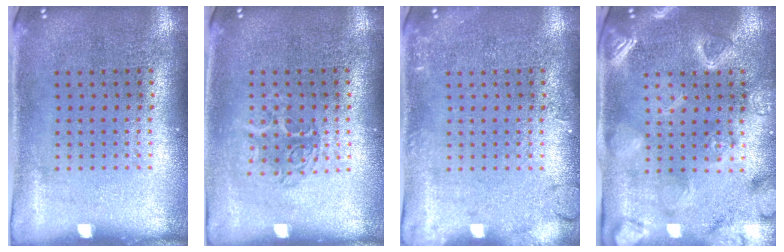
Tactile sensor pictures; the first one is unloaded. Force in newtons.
{"total": 1.3, "press": 1.0, "slide": 0.7}
{"total": 1.7, "press": 1.7, "slide": 0.3}
{"total": 3.3, "press": 3.1, "slide": 1.0}